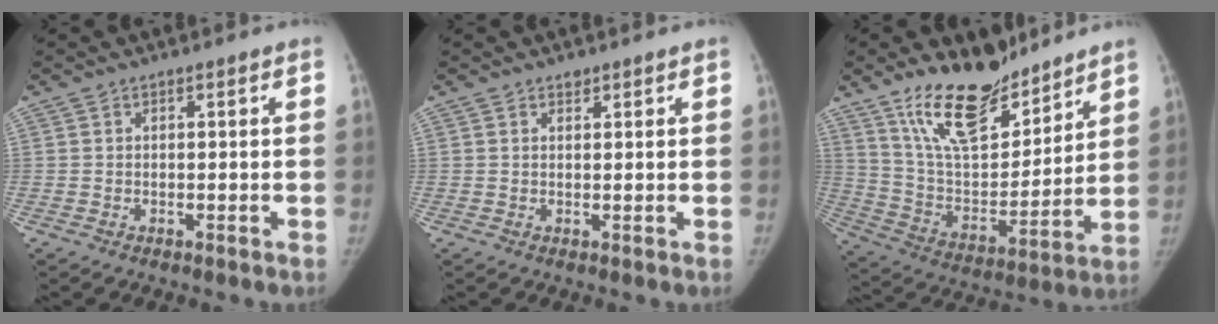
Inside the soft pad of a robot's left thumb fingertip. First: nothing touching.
{"total": 1.0, "force": [0.8, 0.5, 0.3], "torque": [0.001, -0.006, 0.011]}
{"total": 19.6, "force": [14.5, 8.2, 10.3], "torque": [-0.133, -0.086, 0.261]}